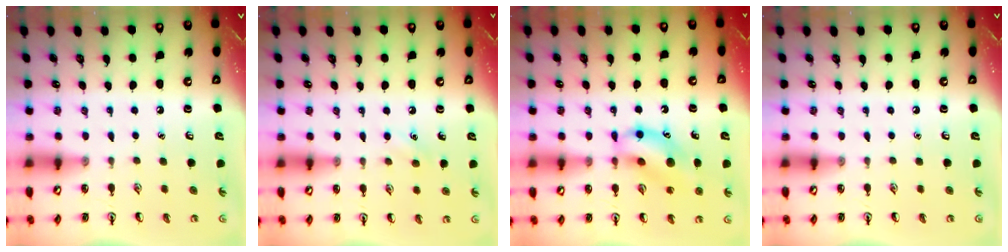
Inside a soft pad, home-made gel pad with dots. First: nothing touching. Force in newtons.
{"total": 6.1, "press": 5.7, "slide": 2.2}
{"total": 13.3, "press": 13.1, "slide": 2.2}
{"total": 0.0}